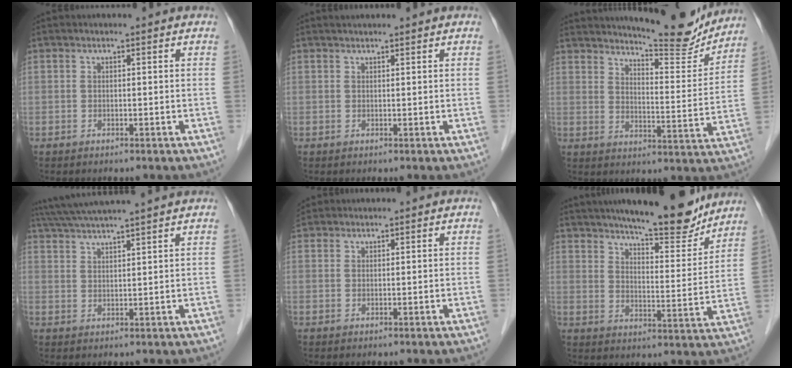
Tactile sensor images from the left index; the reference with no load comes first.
{"total": 1.6, "force": [1.4, 0.0, 0.6], "torque": [-0.007, 0.019, 0.026]}
{"total": 14.9, "force": [14.1, 1.4, 4.6], "torque": [-0.067, -0.038, 0.184]}
{"total": 11.2, "force": [9.9, -1.2, 5.0], "torque": [-0.092, 0.029, 0.152]}
{"total": 2.6, "force": [2.4, 1.0, 0.3], "torque": [-0.010, 0.024, 0.046]}
{"total": 17.2, "force": [15.0, 2.3, 8.1], "torque": [-0.118, -0.014, 0.208]}